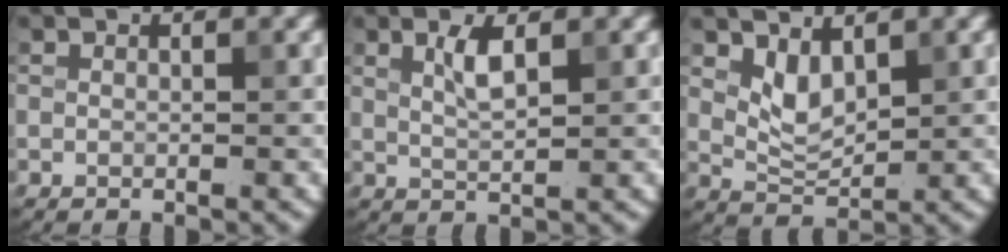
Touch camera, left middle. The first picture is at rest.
{"total": 2.2, "force": [1.0, 0.6, 1.9], "torque": [-0.038, 0.001, 0.020]}
{"total": 2.7, "force": [1.3, 1.4, 1.9], "torque": [-0.038, -0.007, 0.032]}